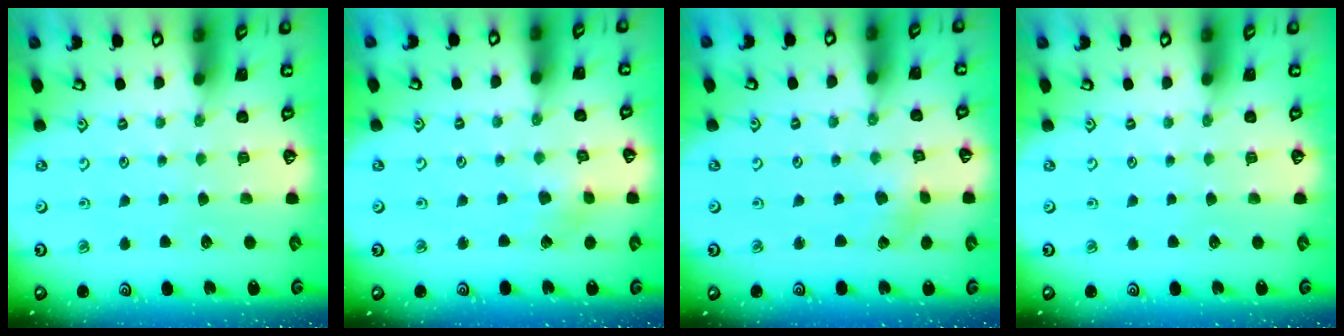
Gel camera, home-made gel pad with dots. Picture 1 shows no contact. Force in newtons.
{"total": 2.6, "press": 2.6, "slide": 0.5}
{"total": 1.3, "press": 1.3, "slide": 0.1}
{"total": 0.0}